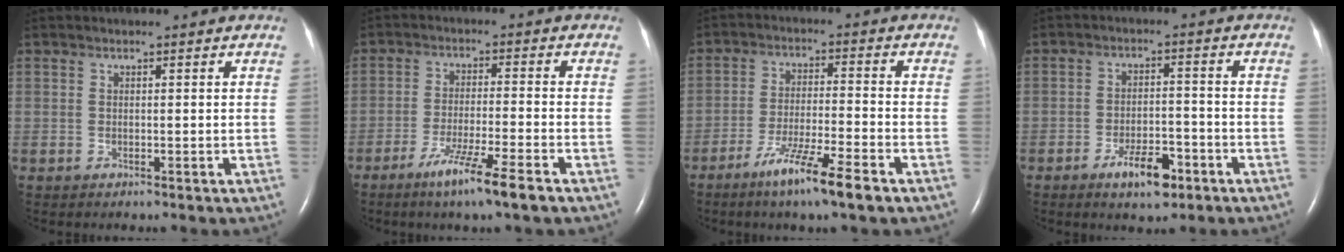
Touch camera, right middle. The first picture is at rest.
{"total": 8.2, "force": [-5.2, -0.6, 6.3], "torque": [-0.118, -0.022, -0.093]}
{"total": 9.2, "force": [-5.9, -0.2, 7.1], "torque": [-0.134, -0.022, -0.106]}
{"total": 6.3, "force": [-3.8, 2.2, 4.5], "torque": [-0.078, 0.000, -0.058]}